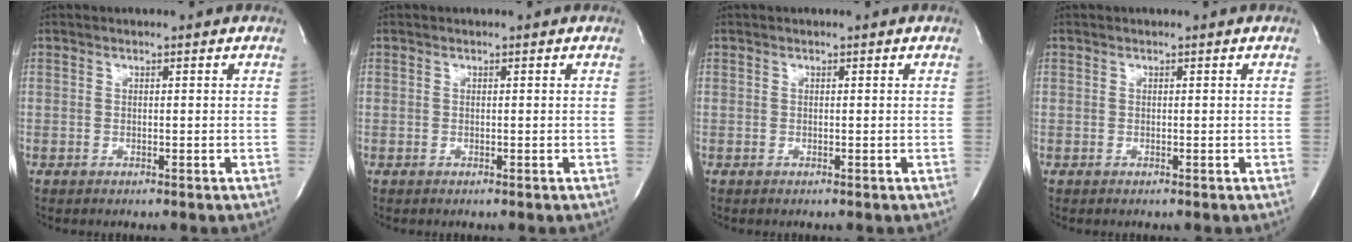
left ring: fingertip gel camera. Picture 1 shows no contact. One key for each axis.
{"total": 0.0}
{"total": 0.0}
{"total": 0.0}